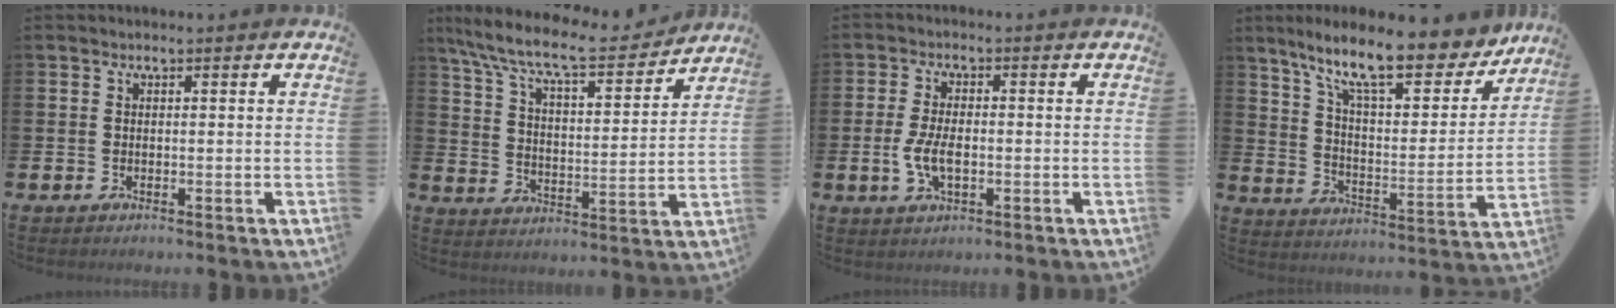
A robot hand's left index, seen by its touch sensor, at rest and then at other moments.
{"total": 10.0, "force": [9.0, 1.8, 4.1], "torque": [-0.111, -0.060, 0.151]}
{"total": 4.6, "force": [-0.6, 2.2, 3.9], "torque": [-0.073, 0.002, -0.013]}
{"total": 13.0, "force": [10.7, 2.9, 6.8], "torque": [-0.141, -0.067, 0.178]}